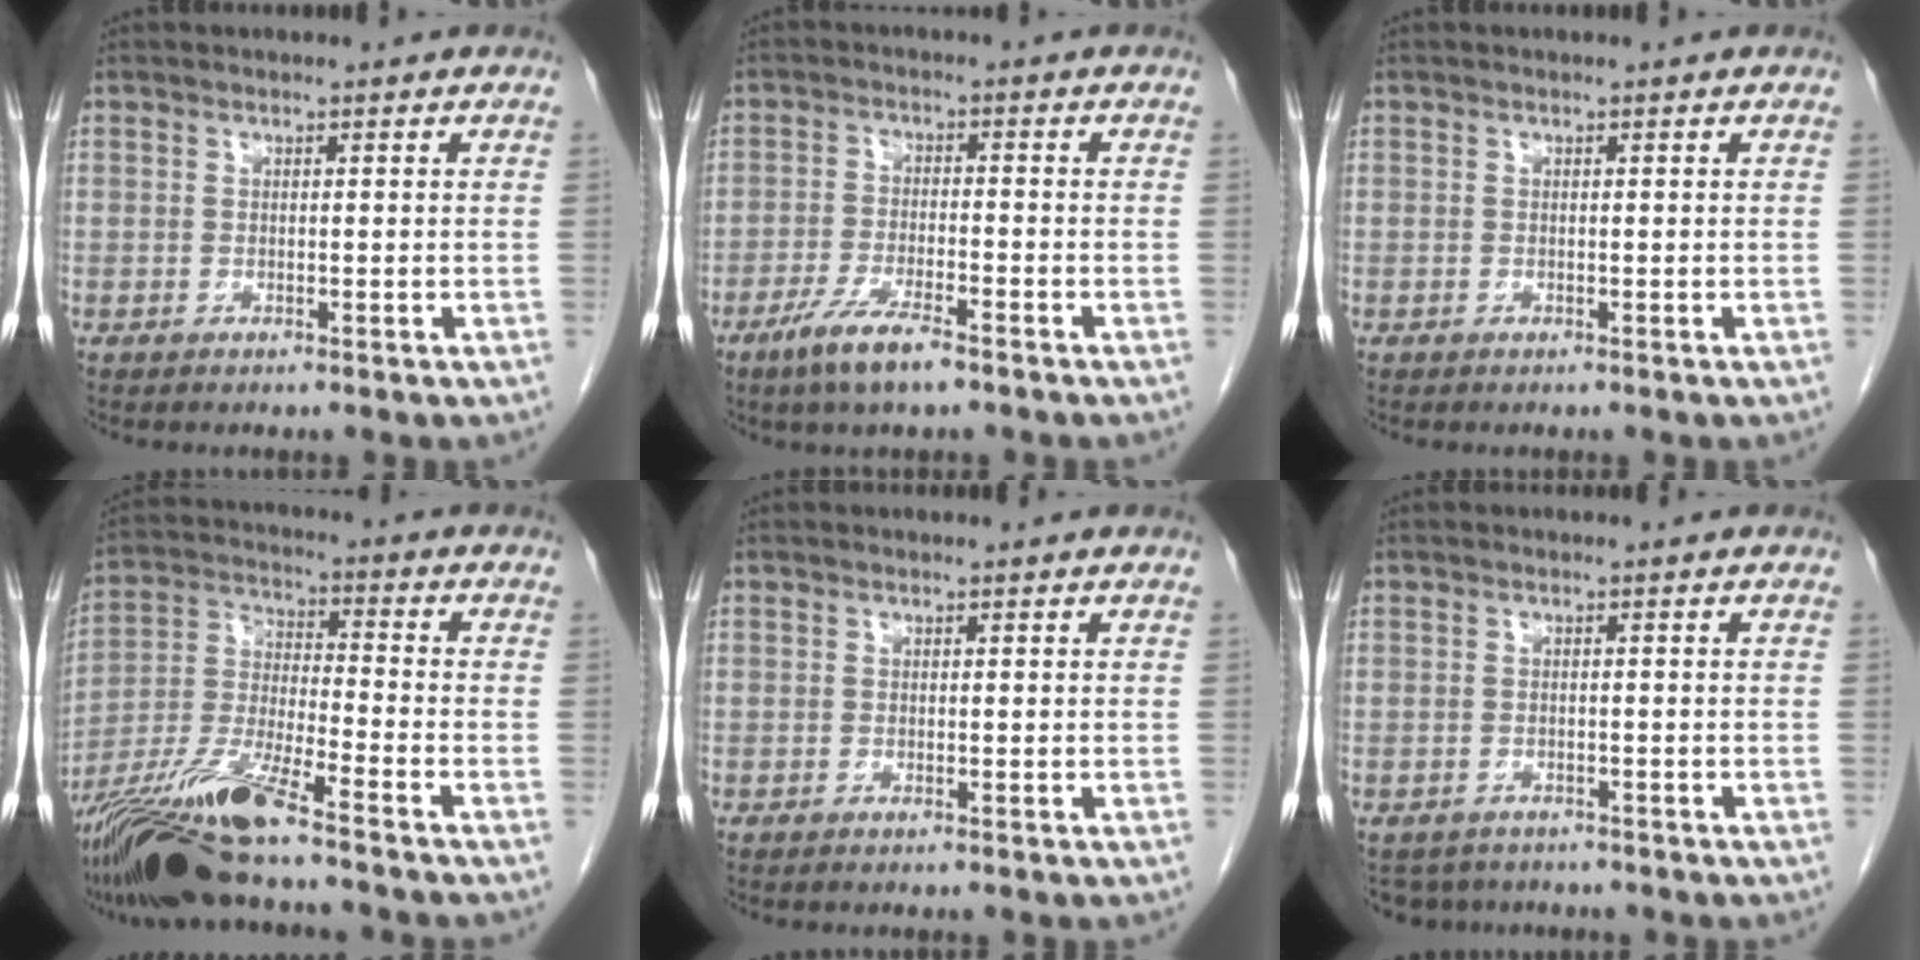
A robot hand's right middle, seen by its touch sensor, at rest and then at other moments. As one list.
[{"total": 6.5, "force": [-4.4, 1.0, 4.7], "torque": [-0.096, -0.010, -0.079]}, {"total": 0.0}, {"total": 14.4, "force": [-10.9, 0.5, 9.4], "torque": [-0.195, -0.023, -0.203]}, {"total": 0.0}, {"total": 3.9, "force": [-3.4, 2.1, 0.1], "torque": [0.006, 0.000, -0.049]}]